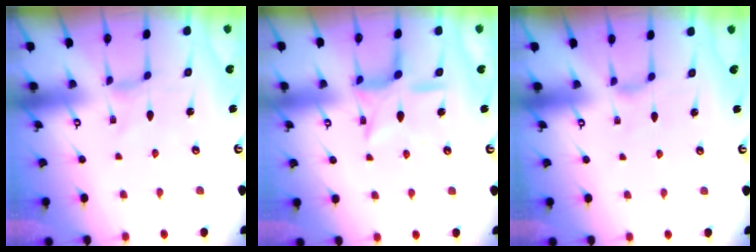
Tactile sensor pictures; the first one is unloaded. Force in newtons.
{"total": 11.7, "press": 11.7, "slide": 0.9}
{"total": 2.0, "press": 2.0, "slide": 0.3}